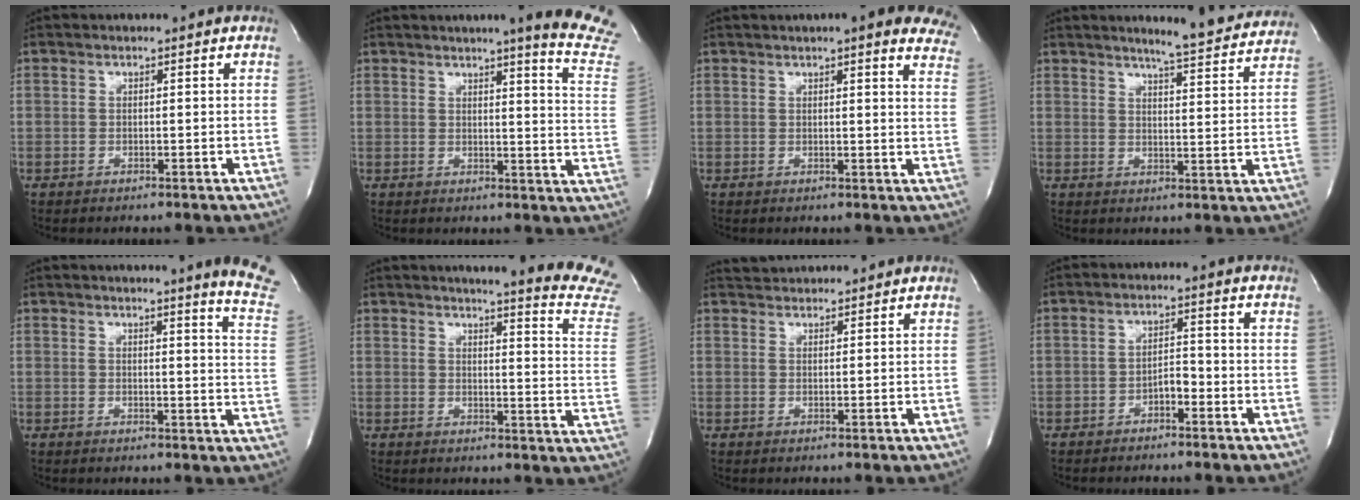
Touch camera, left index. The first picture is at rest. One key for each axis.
{"total": 13.9, "fx": 12.3, "fy": -1.5, "fz": 6.3, "tx": -0.073, "ty": -0.100, "tz": 0.122}
{"total": 14.8, "fx": 12.3, "fy": 2.5, "fz": 8.0, "tx": -0.090, "ty": 0.002, "tz": 0.125}
{"total": 11.2, "fx": 10.5, "fy": 0.3, "fz": 4.0, "tx": -0.055, "ty": -0.019, "tz": 0.121}
{"total": 10.4, "fx": 9.5, "fy": -1.5, "fz": 3.9, "tx": -0.037, "ty": -0.094, "tz": 0.081}
{"total": 20.7, "fx": 19.4, "fy": -1.1, "fz": 7.0, "tx": -0.090, "ty": -0.134, "tz": 0.208}
{"total": 3.5, "fx": 3.5, "fy": 0.2, "fz": 0.1, "tx": -0.009, "ty": 0.026, "tz": 0.063}
{"total": 2.4, "fx": -1.5, "fy": 0.9, "fz": 1.6, "tx": -0.021, "ty": 0.007, "tz": -0.026}